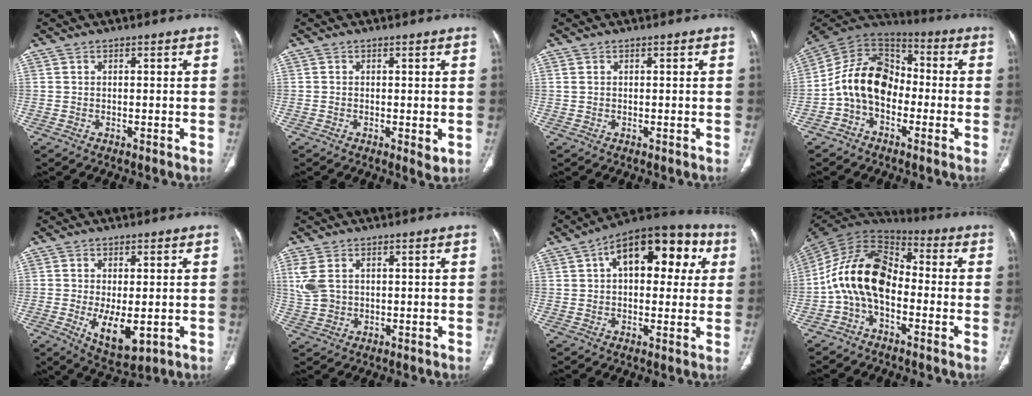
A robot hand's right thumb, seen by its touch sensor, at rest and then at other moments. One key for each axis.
{"total": 2.0, "fx": -0.3, "fy": 0.9, "fz": 1.8, "tx": -0.025, "ty": -0.006, "tz": -0.003}
{"total": 0.6, "fx": 0.2, "fy": 0.4, "fz": 0.3, "tx": -0.007, "ty": 0.007, "tz": 0.007}
{"total": 13.8, "fx": -3.0, "fy": 10.0, "fz": 8.9, "tx": -0.142, "ty": 0.058, "tz": -0.068}
{"total": 8.2, "fx": -1.7, "fy": 3.7, "fz": 7.2, "tx": -0.113, "ty": -0.020, "tz": -0.014}
{"total": 5.8, "fx": 1.5, "fy": 4.1, "fz": 3.9, "tx": -0.098, "ty": 0.002, "tz": 0.040}
{"total": 19.2, "fx": 5.7, "fy": 10.4, "fz": 15.1, "tx": -0.170, "ty": 0.032, "tz": 0.075}
{"total": 15.6, "fx": -2.7, "fy": 9.8, "fz": 11.8, "tx": -0.210, "ty": 0.060, "tz": -0.062}